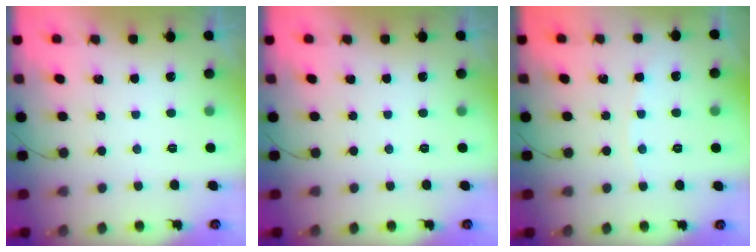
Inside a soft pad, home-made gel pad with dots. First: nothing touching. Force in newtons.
{"total": 0.0}
{"total": 2.6, "press": 2.6, "slide": 0.2}